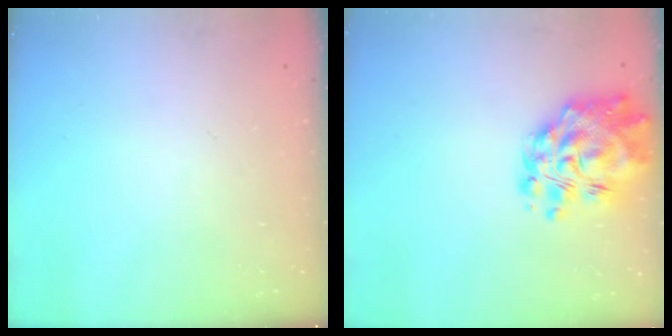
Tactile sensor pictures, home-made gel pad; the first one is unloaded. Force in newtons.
{"total": 14.5, "press": 13.6, "slide": 4.9}